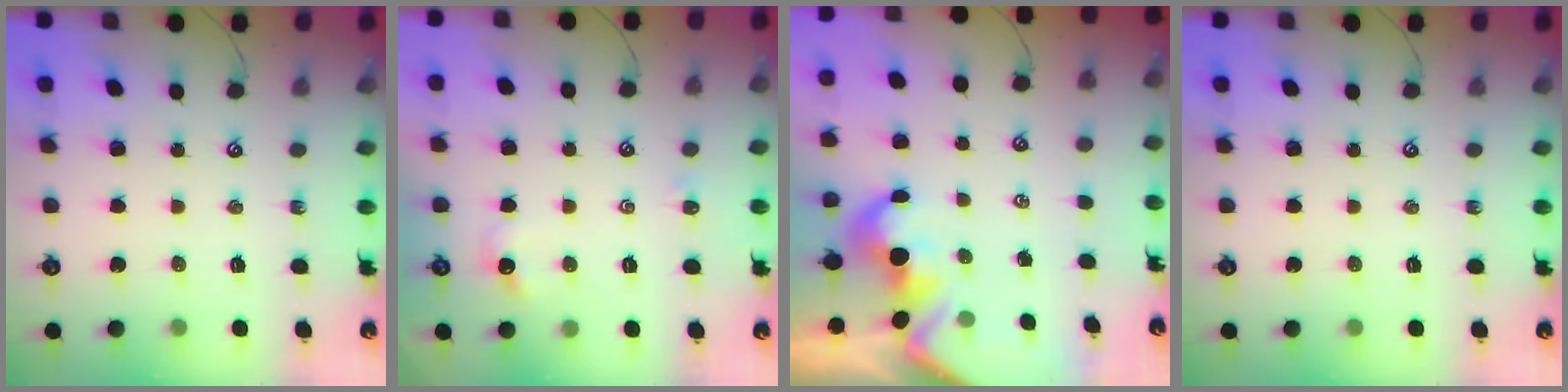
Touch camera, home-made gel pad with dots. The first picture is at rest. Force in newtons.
{"total": 1.3, "press": 1.2, "slide": 0.5}
{"total": 1.7, "press": 1.4, "slide": 0.9}
{"total": 0.0}